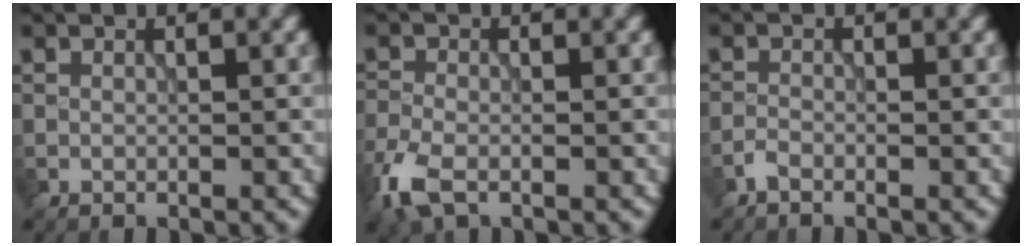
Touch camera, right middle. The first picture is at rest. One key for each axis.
{"total": 4.1, "fx": -2.4, "fy": 2.0, "fz": 2.7, "tx": -0.073, "ty": -0.010, "tz": -0.063}
{"total": 0.9, "fx": -0.8, "fy": 0.2, "fz": 0.4, "tx": -0.008, "ty": 0.001, "tz": -0.020}